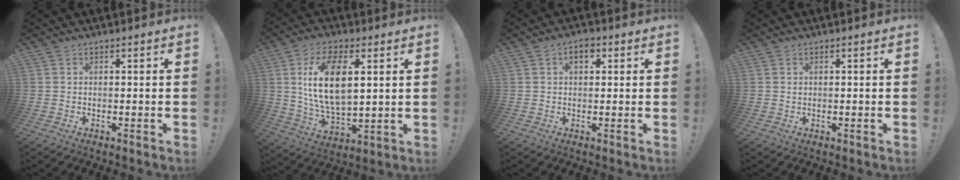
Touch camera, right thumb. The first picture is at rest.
{"total": 16.4, "force": [4.5, 8.5, 13.4], "torque": [-0.258, -0.013, 0.071]}
{"total": 3.6, "force": [1.3, 1.9, 2.8], "torque": [-0.036, 0.002, 0.019]}
{"total": 0.5, "force": [0.2, 0.4, 0.1], "torque": [-0.002, 0.002, 0.005]}